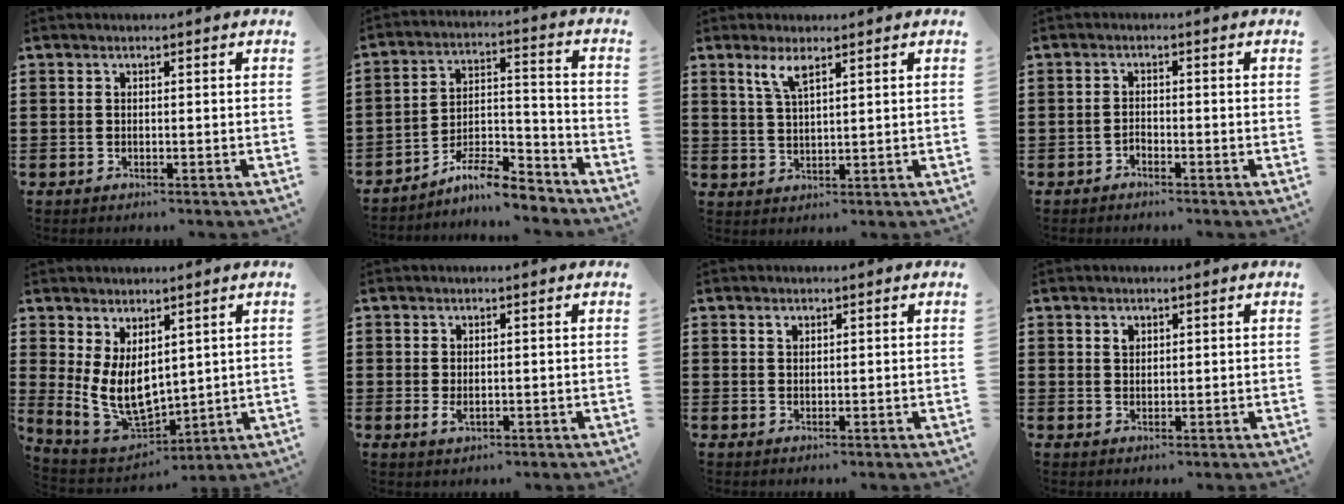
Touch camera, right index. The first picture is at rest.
{"total": 8.5, "force": [-7.5, 1.6, 3.6], "torque": [-0.060, 0.017, -0.143]}
{"total": 3.7, "force": [2.3, 0.9, 2.7], "torque": [-0.060, 0.005, 0.040]}
{"total": 1.2, "force": [-1.1, 0.5, 0.2], "torque": [-0.006, 0.002, -0.024]}
{"total": 8.8, "force": [1.8, 5.5, 6.7], "torque": [-0.155, -0.014, 0.036]}
{"total": 1.3, "force": [0.0, 0.7, 1.1], "torque": [-0.023, 0.000, 0.001]}
{"total": 0.8, "force": [0.5, 0.6, 0.3], "torque": [-0.008, 0.001, 0.011]}
{"total": 1.4, "force": [0.7, 1.0, 0.7], "torque": [-0.015, 0.004, 0.014]}